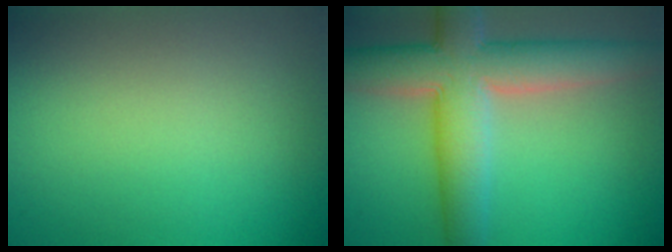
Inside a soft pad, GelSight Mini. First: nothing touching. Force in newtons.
{"total": 8.7, "press": 8.7, "slide": 0.5}